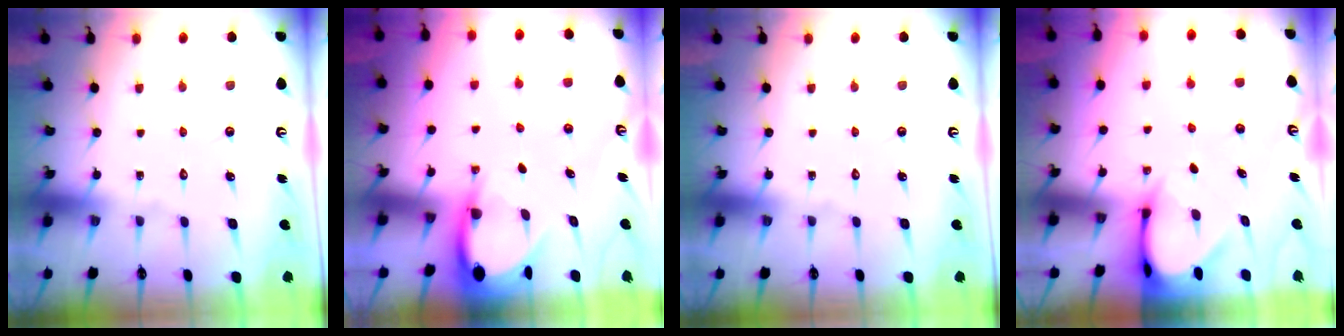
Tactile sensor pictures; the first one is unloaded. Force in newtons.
{"total": 4.0, "press": 4.0, "slide": 0.3}
{"total": 0.0}
{"total": 3.4, "press": 3.4, "slide": 0.3}